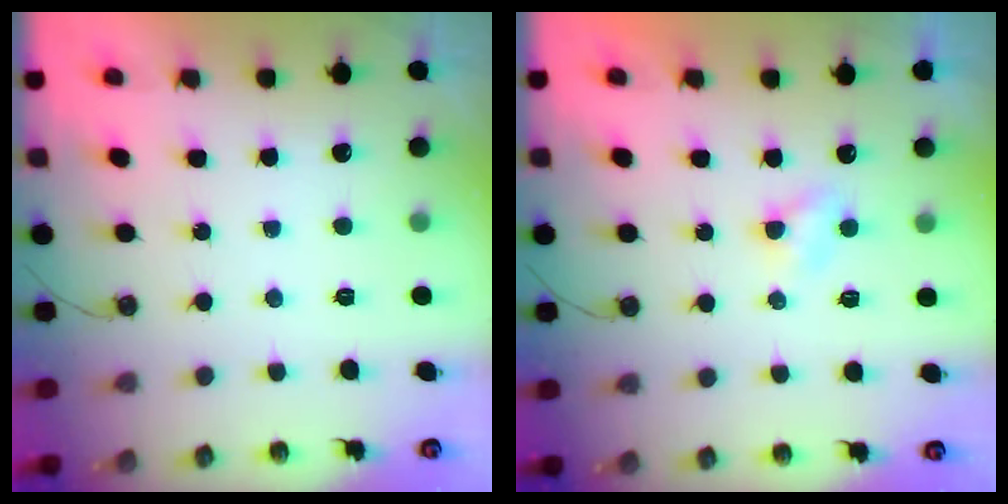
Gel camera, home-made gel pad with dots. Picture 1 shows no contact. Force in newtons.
{"total": 3.0, "press": 3.0, "slide": 0.3}